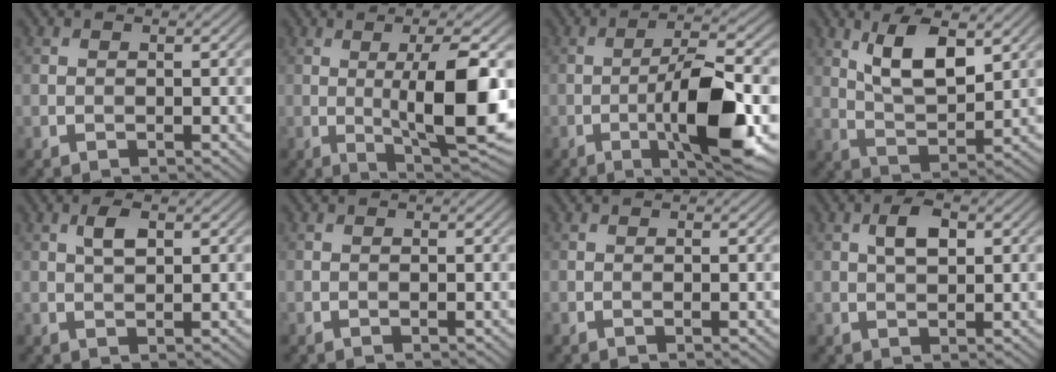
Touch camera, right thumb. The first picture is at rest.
{"total": 11.8, "force": [0.1, 2.6, 11.6], "torque": [-0.170, 0.002, 0.009]}
{"total": 11.1, "force": [-3.4, 2.5, 10.3], "torque": [-0.166, 0.001, -0.061]}
{"total": 8.3, "force": [3.8, 3.2, 6.6], "torque": [-0.130, -0.003, 0.075]}
{"total": 2.7, "force": [1.0, 1.0, 2.3], "torque": [-0.047, 0.003, 0.019]}
{"total": 0.0}
{"total": 0.0}
{"total": 3.7, "force": [1.1, 1.7, 3.1], "torque": [-0.061, 0.005, 0.020]}